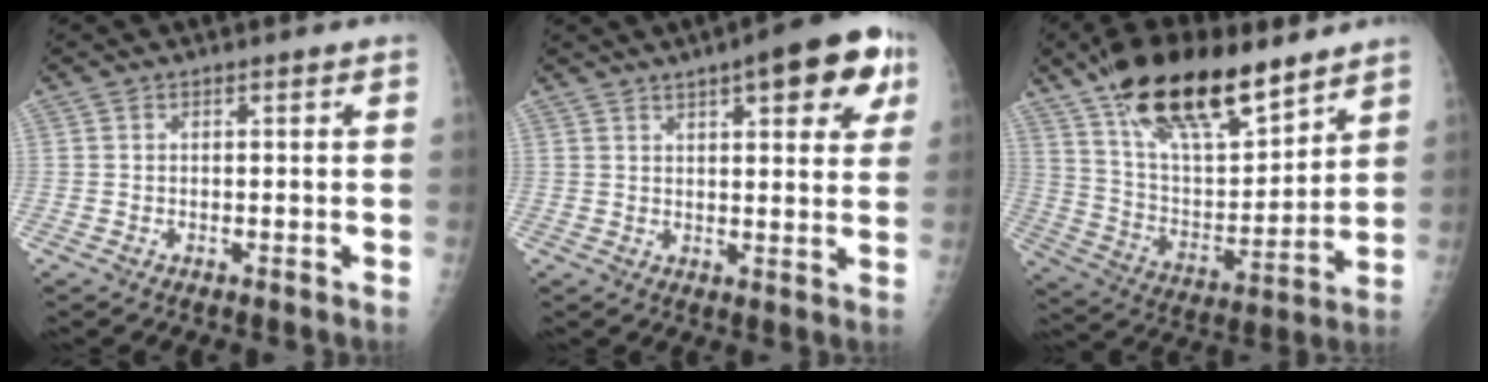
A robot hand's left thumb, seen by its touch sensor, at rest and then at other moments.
{"total": 13.6, "force": [6.6, 4.6, 11.0], "torque": [-0.104, -0.009, 0.079]}
{"total": 23.3, "force": [15.7, 8.7, 14.8], "torque": [-0.228, -0.055, 0.281]}